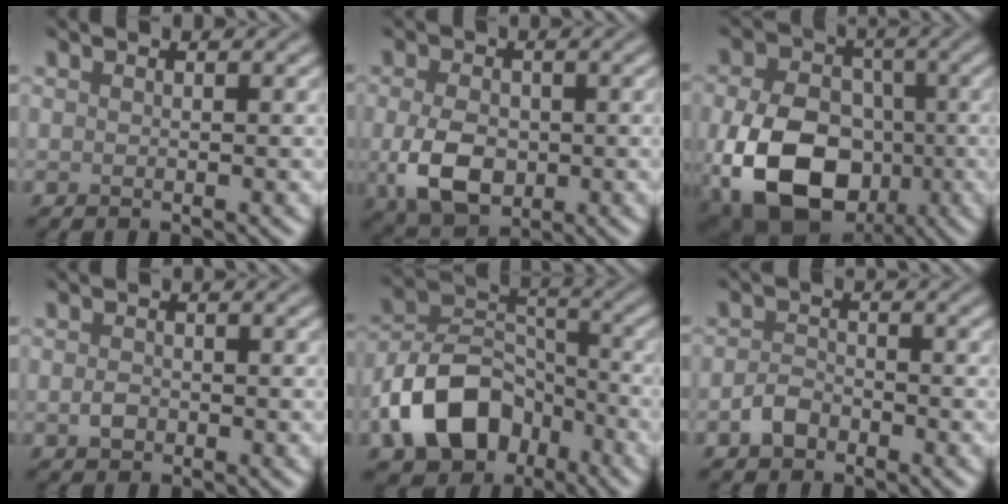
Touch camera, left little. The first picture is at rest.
{"total": 5.6, "force": [-1.0, 3.8, 3.9], "torque": [-0.086, -0.011, -0.019]}
{"total": 14.2, "force": [-3.9, 10.2, 9.1], "torque": [-0.167, -0.034, -0.063]}
{"total": 1.2, "force": [-0.3, 0.9, 0.7], "torque": [-0.016, -0.002, -0.009]}
{"total": 9.7, "force": [-4.6, 6.7, 5.3], "torque": [-0.092, 0.002, -0.095]}
{"total": 2.1, "force": [-1.3, 1.4, 0.9], "torque": [-0.016, 0.005, -0.029]}